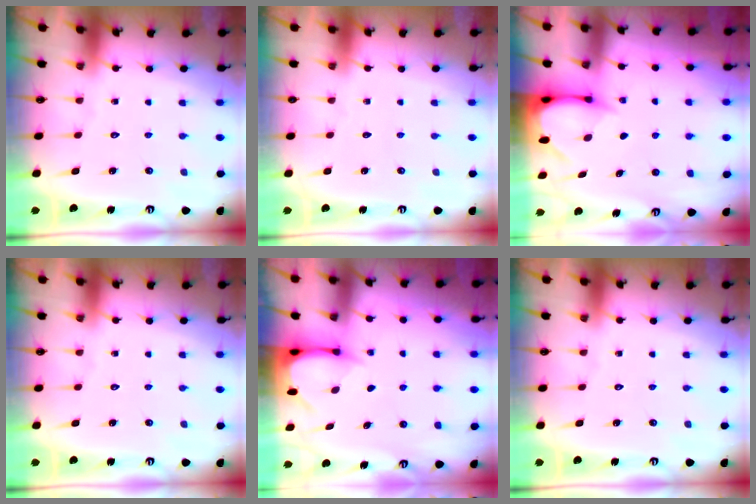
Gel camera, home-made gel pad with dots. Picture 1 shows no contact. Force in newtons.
{"total": 0.0}
{"total": 3.5, "press": 3.5, "slide": 0.3}
{"total": 0.0}
{"total": 3.7, "press": 3.7, "slide": 0.3}
{"total": 0.0}